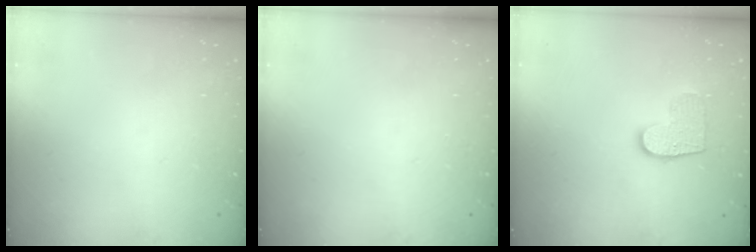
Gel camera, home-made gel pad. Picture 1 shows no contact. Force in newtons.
{"total": 0.0}
{"total": 9.2, "press": 9.2, "slide": 0.3}